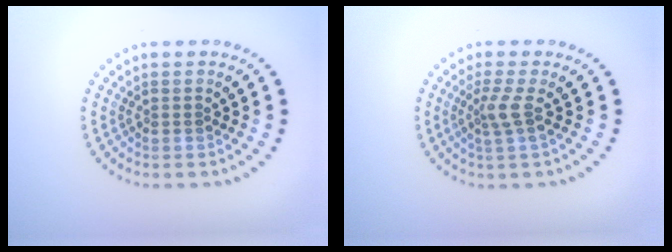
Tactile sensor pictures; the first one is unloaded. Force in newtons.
{"total": 2.0, "press": 1.3, "slide": 1.5}